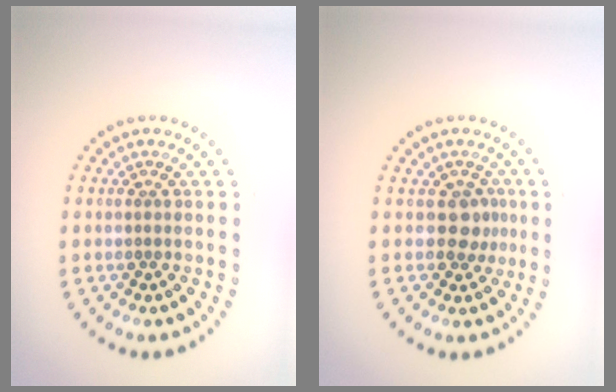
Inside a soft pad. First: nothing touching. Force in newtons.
{"total": 2.0, "press": 1.6, "slide": 1.2}